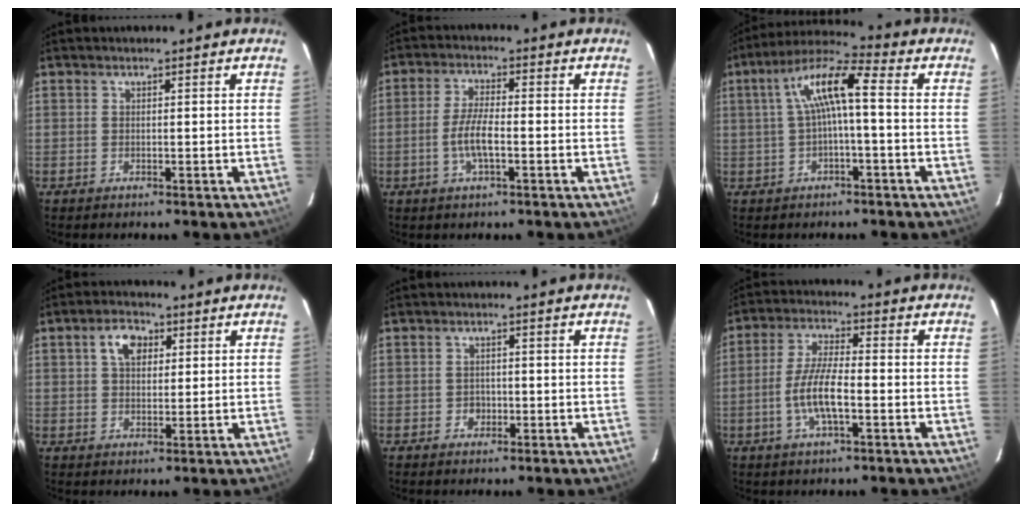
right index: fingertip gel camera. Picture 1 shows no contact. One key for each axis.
{"total": 5.7, "fx": -1.7, "fy": 1.5, "fz": 5.2, "tx": -0.107, "ty": -0.001, "tz": -0.034}
{"total": 9.3, "fx": 0.4, "fy": 1.8, "fz": 9.2, "tx": -0.181, "ty": 0.026, "tz": 0.006}
{"total": 5.4, "fx": 2.0, "fy": 3.6, "fz": 3.6, "tx": -0.060, "ty": 0.018, "tz": 0.035}
{"total": 1.9, "fx": -0.6, "fy": 1.8, "fz": 0.3, "tx": -0.005, "ty": 0.003, "tz": -0.006}
{"total": 8.2, "fx": -2.5, "fy": 2.2, "fz": 7.5, "tx": -0.154, "ty": 0.000, "tz": -0.050}